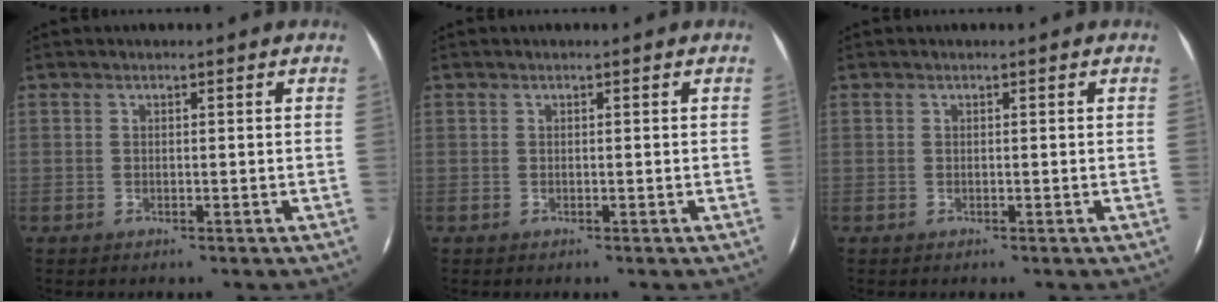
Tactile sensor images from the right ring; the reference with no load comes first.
{"total": 0.0}
{"total": 0.0}